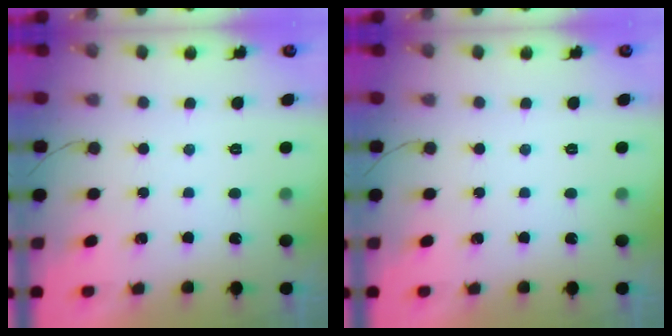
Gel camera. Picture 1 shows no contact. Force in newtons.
{"total": 0.0}